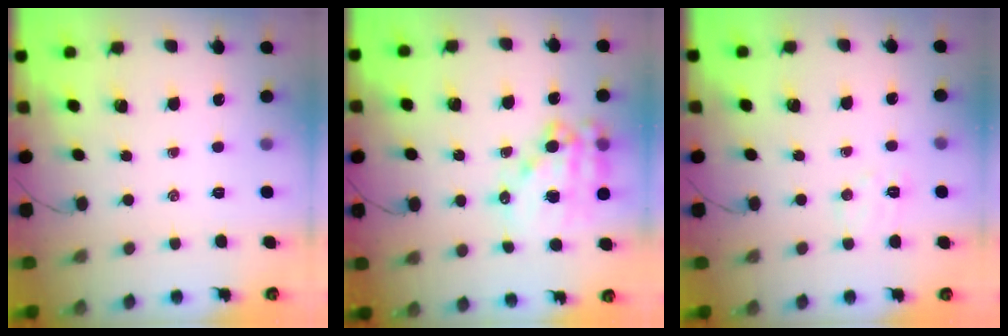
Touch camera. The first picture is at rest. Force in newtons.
{"total": 14.6, "press": 14.2, "slide": 3.2}
{"total": 5.0, "press": 4.9, "slide": 1.0}